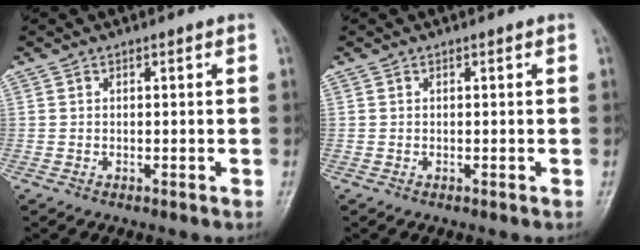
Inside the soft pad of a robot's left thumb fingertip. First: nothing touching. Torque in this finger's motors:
{"motor_torque": [0.00, 0.00, 0.02, -0.03, 0.00]}